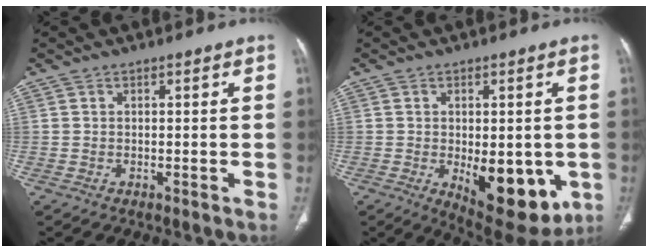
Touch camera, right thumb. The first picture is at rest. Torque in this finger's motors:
{"motor_torque": [1.68, 1.81, 1.22, -0.10, 0.11]}